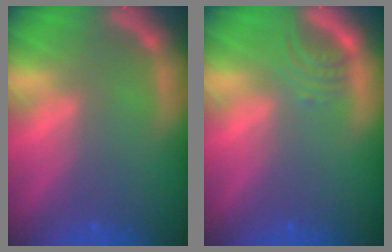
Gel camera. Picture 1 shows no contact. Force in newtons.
{"total": 2.5}